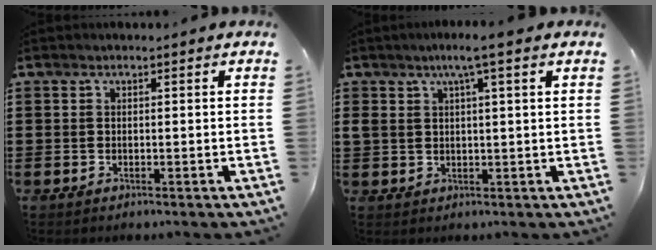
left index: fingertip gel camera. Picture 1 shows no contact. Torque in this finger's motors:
{"motor_torque": [1.11, -1.04, 0.47, 0.16]}